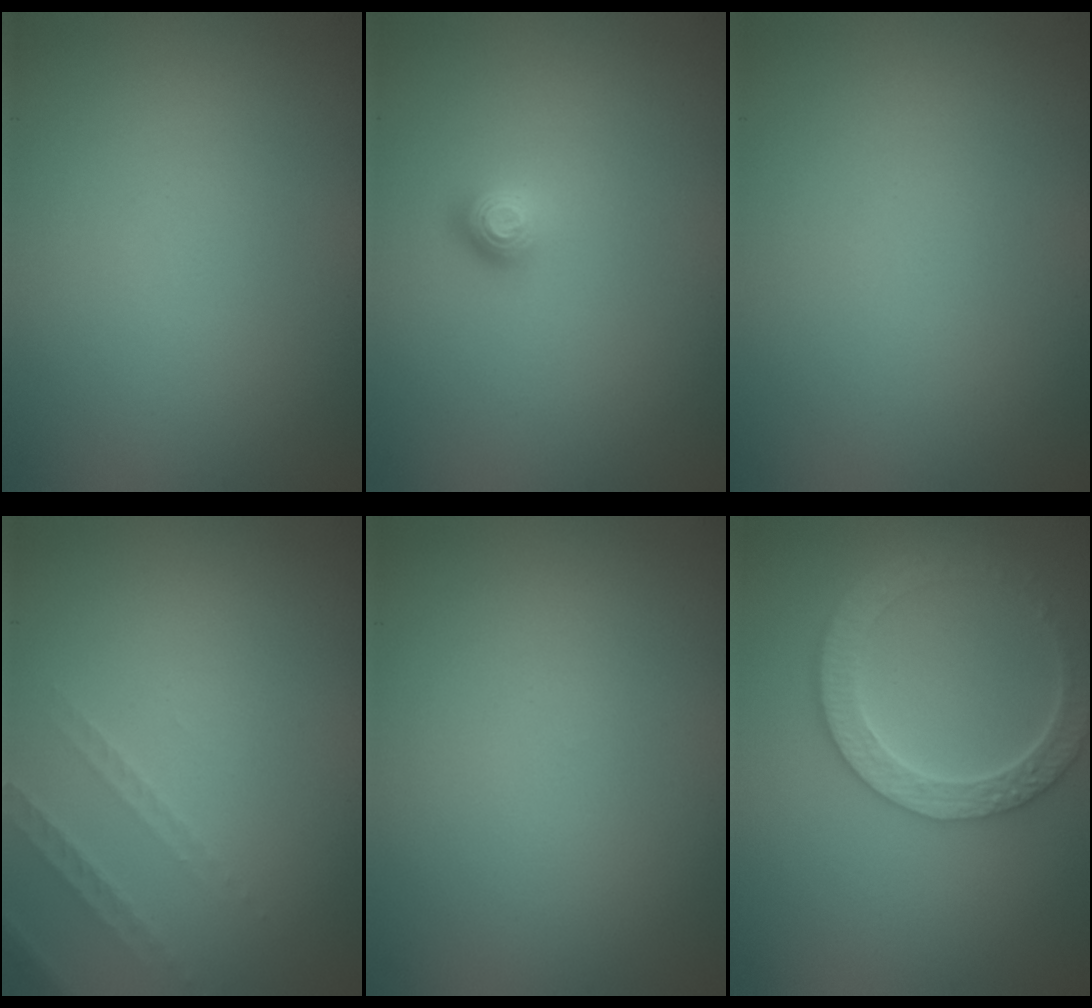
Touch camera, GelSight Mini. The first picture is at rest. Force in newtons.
{"total": 1.2, "press": 1.0, "slide": 0.7}
{"total": 0.0}
{"total": 1.5, "press": 1.4, "slide": 0.4}
{"total": 0.0}
{"total": 5.7, "press": 4.3, "slide": 3.7}